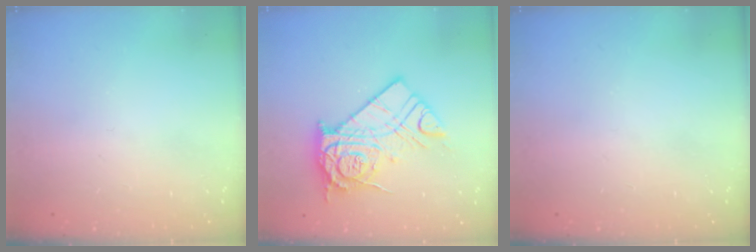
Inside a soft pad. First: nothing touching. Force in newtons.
{"total": 16.4, "press": 16.4, "slide": 1.2}
{"total": 0.0}